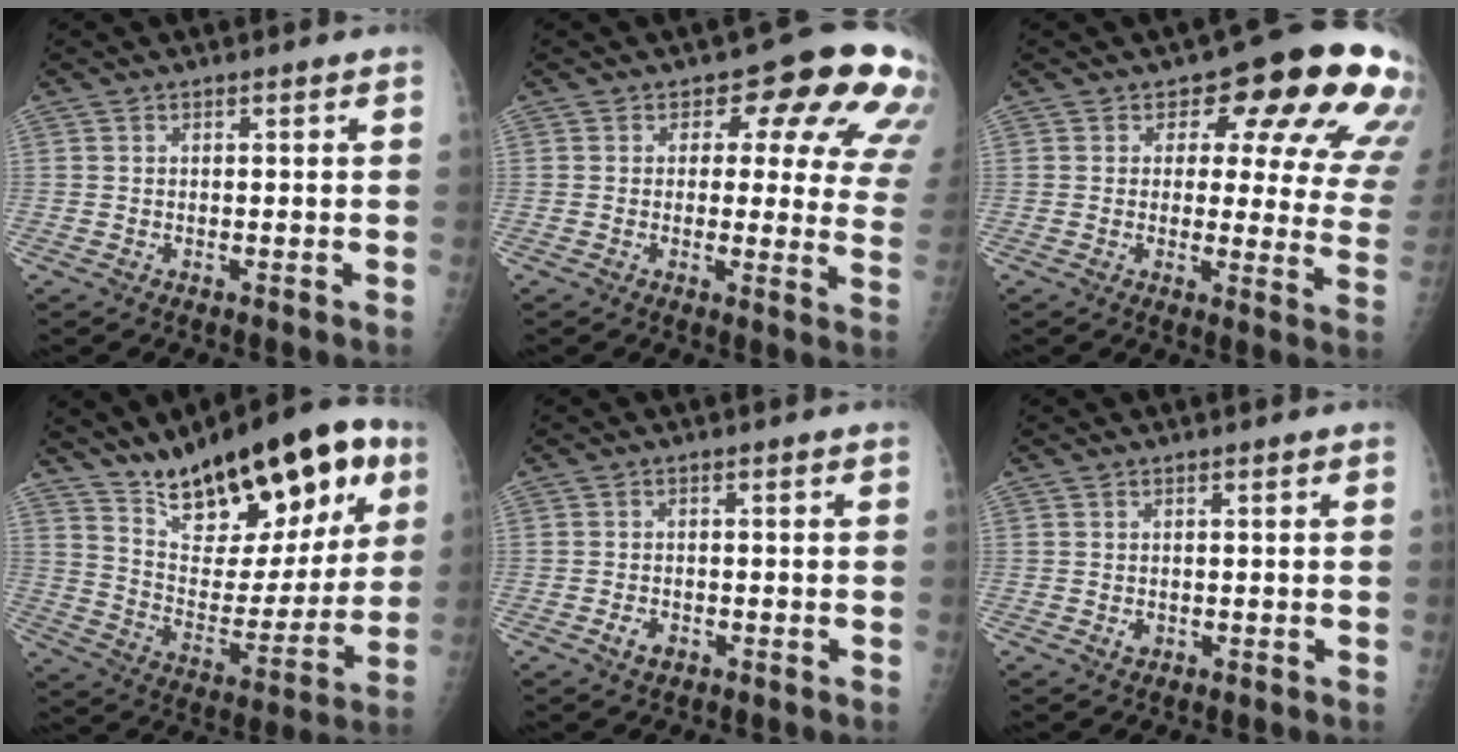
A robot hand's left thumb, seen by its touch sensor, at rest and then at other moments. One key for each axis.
{"total": 15.2, "fx": 7.4, "fy": 7.5, "fz": 10.9, "tx": -0.076, "ty": -0.033, "tz": 0.062}
{"total": 17.6, "fx": 8.8, "fy": 8.1, "fz": 12.9, "tx": -0.106, "ty": -0.042, "tz": 0.086}
{"total": 26.2, "fx": 15.3, "fy": 10.8, "fz": 18.4, "tx": -0.232, "ty": -0.045, "tz": 0.247}
{"total": 2.3, "fx": -1.1, "fy": 1.4, "fz": 1.4, "tx": -0.023, "ty": 0.008, "tz": -0.016}
{"total": 1.2, "fx": -0.2, "fy": 0.9, "fz": 0.8, "tx": -0.008, "ty": 0.003, "tz": 0.000}